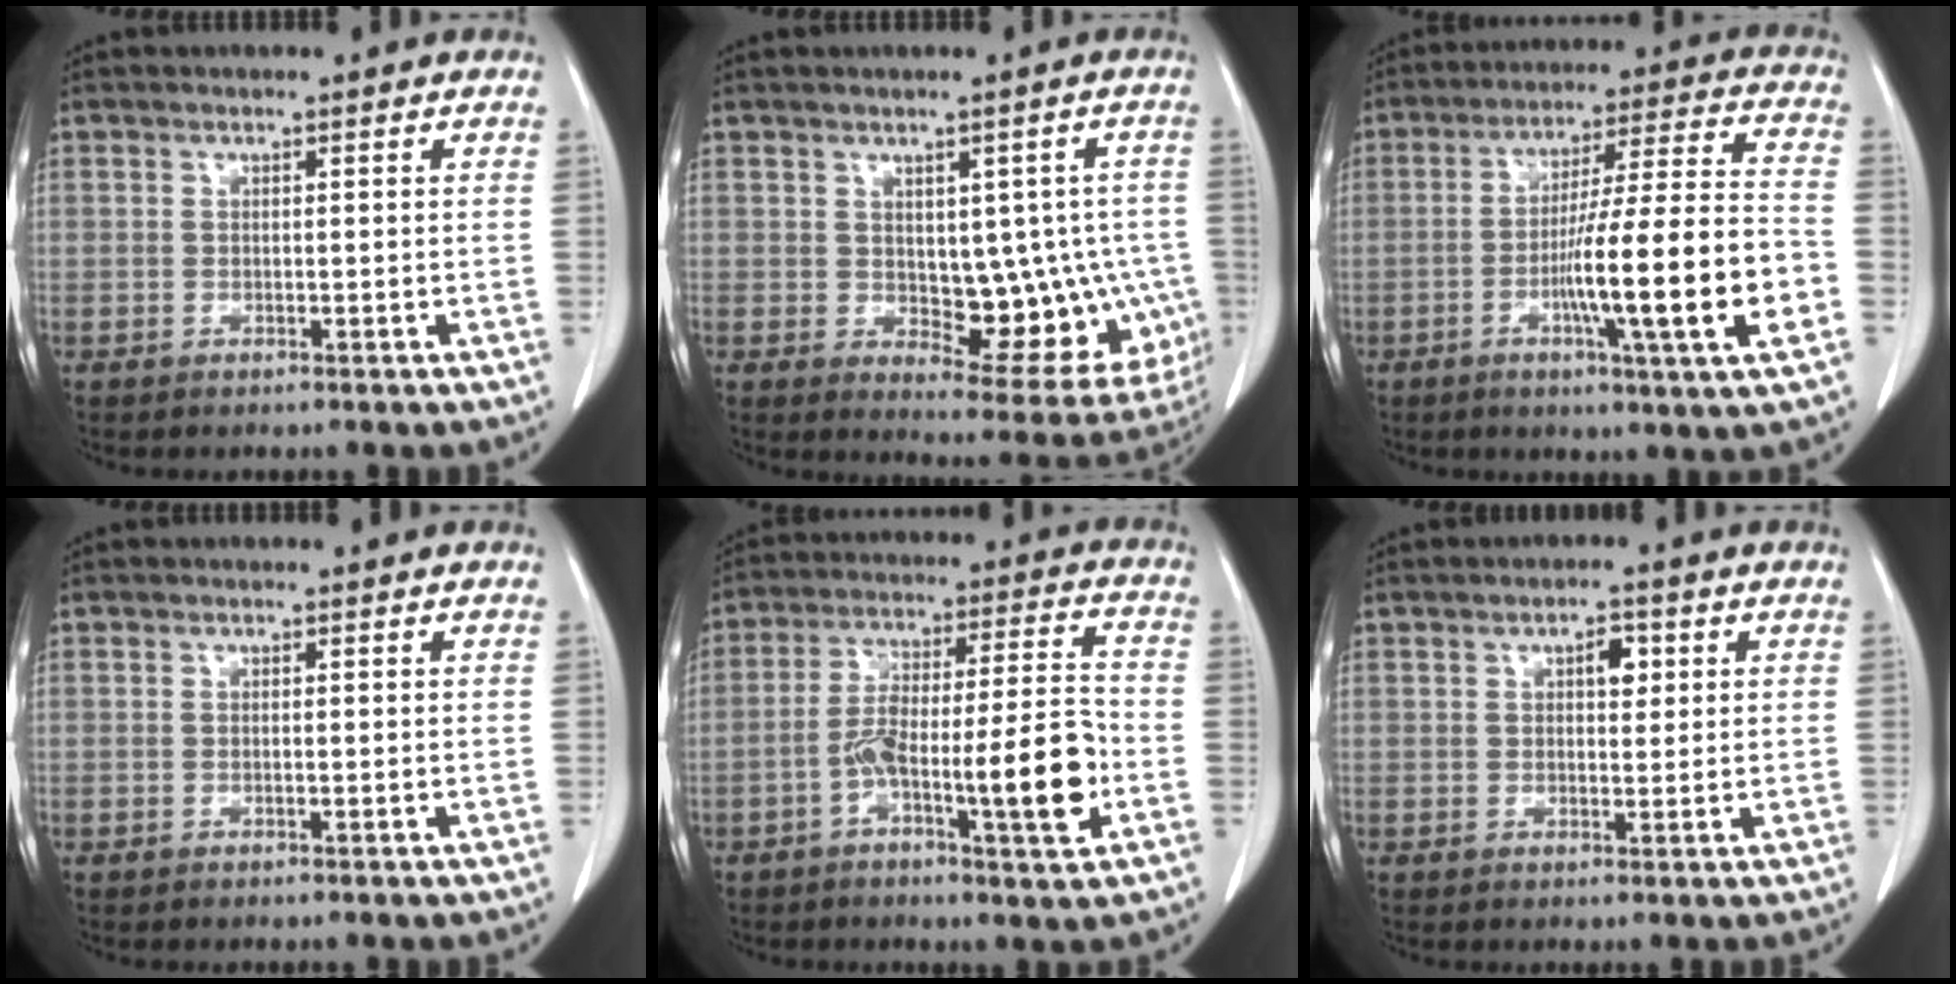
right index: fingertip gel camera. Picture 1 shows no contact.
{"total": 12.9, "force": [-0.8, 6.8, 11.0], "torque": [-0.113, 0.012, 0.012]}
{"total": 17.8, "force": [-4.9, -0.1, 17.1], "torque": [-0.264, 0.000, -0.079]}
{"total": 0.0}
{"total": 14.2, "force": [-4.6, 1.6, 13.4], "torque": [-0.221, 0.018, -0.073]}
{"total": 3.0, "force": [1.0, 1.5, 2.4], "torque": [-0.036, 0.005, 0.014]}